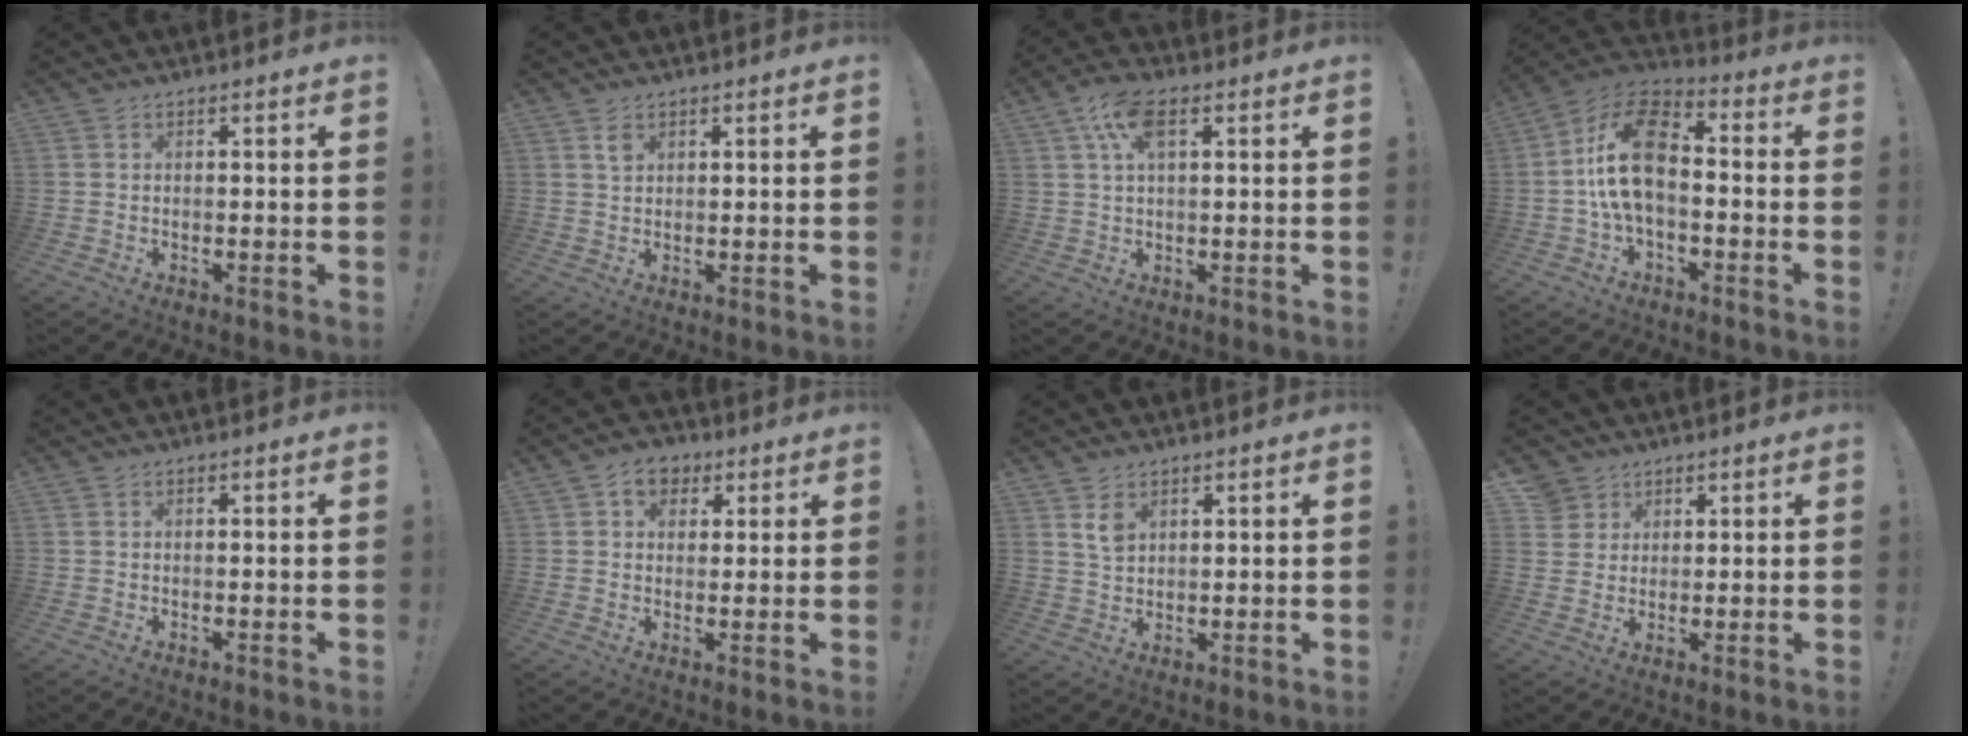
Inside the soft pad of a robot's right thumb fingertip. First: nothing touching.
{"total": 2.2, "force": [1.2, 1.3, 1.3], "torque": [-0.011, -0.006, 0.018]}
{"total": 7.8, "force": [2.8, 3.6, 6.4], "torque": [-0.124, 0.010, 0.054]}
{"total": 15.8, "force": [-0.6, 9.4, 12.7], "torque": [-0.243, 0.024, -0.005]}
{"total": 0.5, "force": [-0.1, -0.2, 0.5], "torque": [-0.017, 0.003, -0.001]}
{"total": 6.7, "force": [2.8, 5.3, 2.9], "torque": [-0.038, -0.005, 0.053]}
{"total": 4.0, "force": [2.4, 2.3, 2.3], "torque": [-0.034, -0.012, 0.042]}
{"total": 4.6, "force": [2.9, 3.6, 0.5], "torque": [-0.002, -0.017, 0.052]}